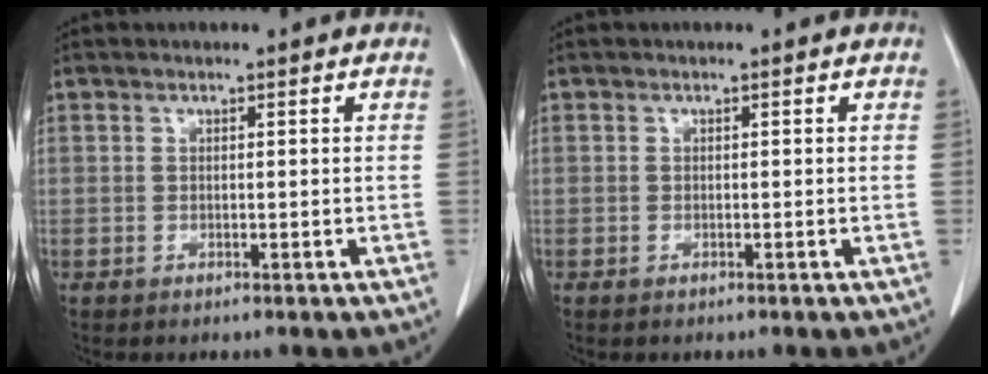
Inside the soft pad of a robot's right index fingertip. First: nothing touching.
{"total": 0.5, "force": [-0.2, 0.4, 0.4], "torque": [-0.010, 0.001, -0.002]}